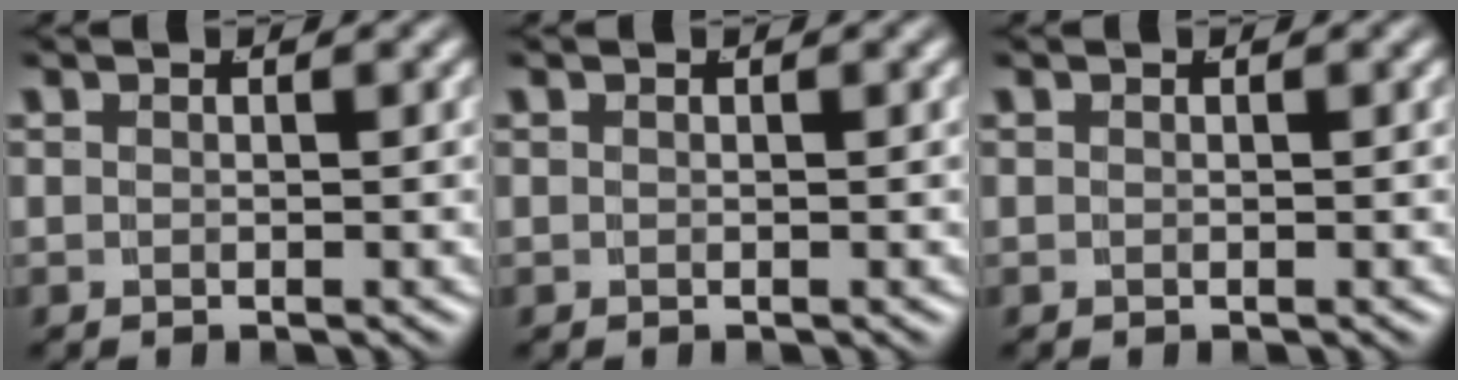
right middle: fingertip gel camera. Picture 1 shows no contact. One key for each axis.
{"total": 0.0}
{"total": 0.0}